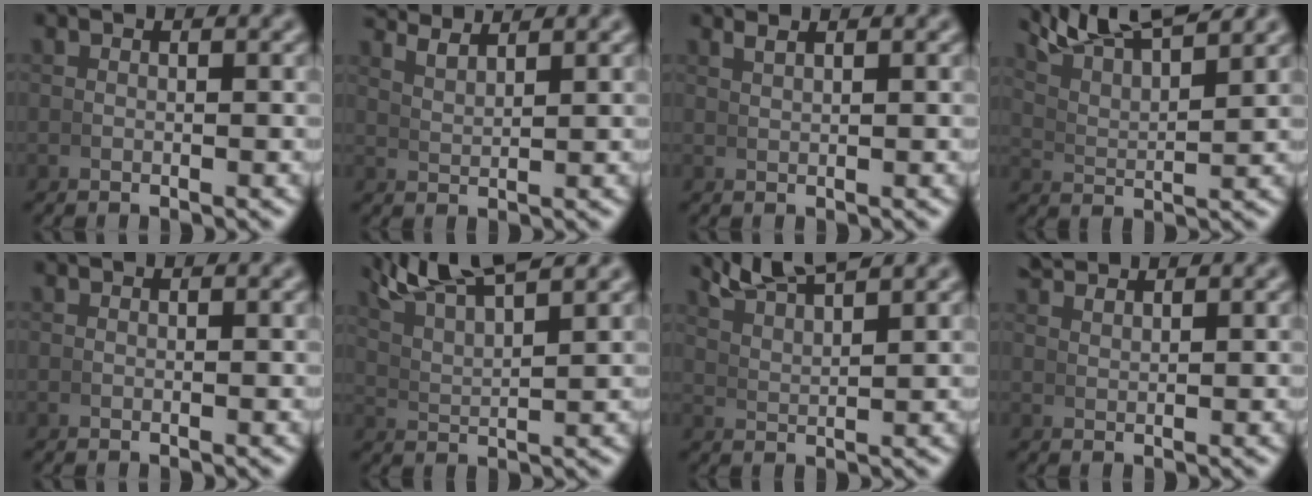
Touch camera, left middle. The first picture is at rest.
{"total": 3.3, "force": [3.1, 0.2, 1.2], "torque": [-0.020, 0.004, 0.058]}
{"total": 1.4, "force": [1.2, -0.3, 0.5], "torque": [-0.007, 0.006, 0.026]}
{"total": 7.1, "force": [6.0, 1.8, 3.4], "torque": [-0.068, 0.015, 0.099]}
{"total": 0.0}
{"total": 7.6, "force": [6.1, 2.4, 3.9], "torque": [-0.077, 0.018, 0.100]}
{"total": 5.3, "force": [4.7, 1.0, 2.3], "torque": [-0.044, 0.010, 0.084]}
{"total": 2.3, "force": [2.3, -0.3, 0.3], "torque": [-0.003, 0.005, 0.046]}